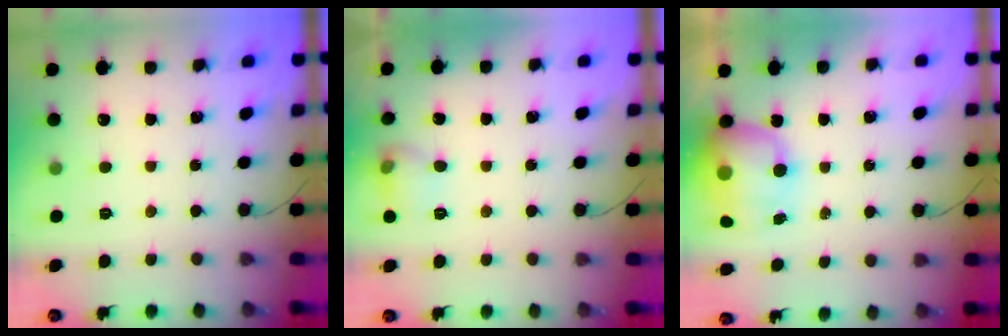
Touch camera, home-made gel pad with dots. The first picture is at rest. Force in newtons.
{"total": 7.8, "press": 7.7, "slide": 1.2}
{"total": 12.6, "press": 12.2, "slide": 3.2}